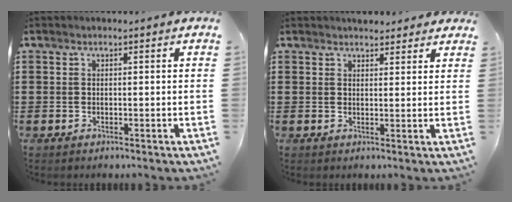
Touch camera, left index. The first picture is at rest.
{"total": 2.7, "force": [2.6, 0.8, 0.4], "torque": [-0.006, -0.003, 0.048]}